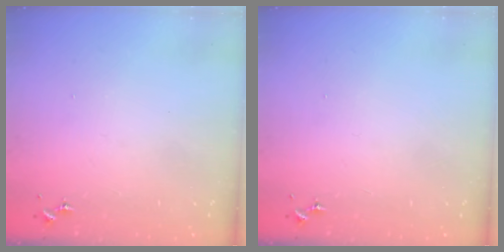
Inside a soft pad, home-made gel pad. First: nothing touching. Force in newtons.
{"total": 0.0}